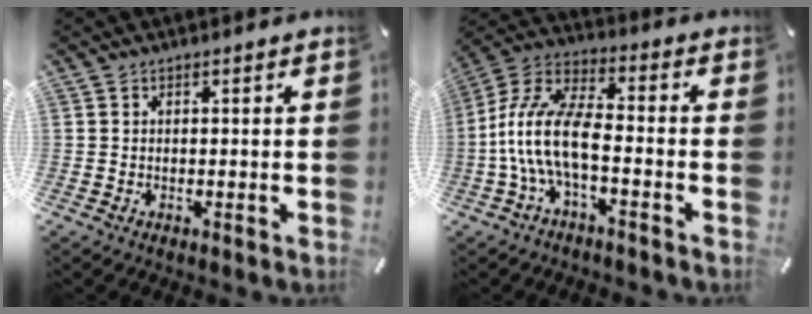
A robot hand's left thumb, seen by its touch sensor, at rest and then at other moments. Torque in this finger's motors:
{"motor_torque": [-0.05, 1.47, 1.29, 1.08, 0.52]}